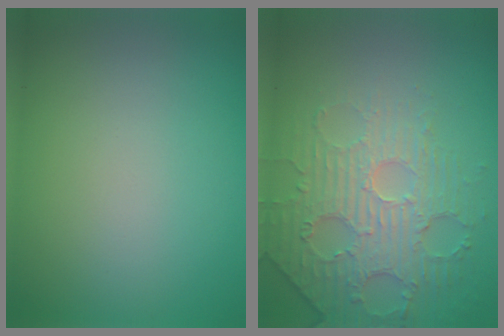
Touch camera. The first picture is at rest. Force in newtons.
{"total": 4.7, "press": 3.7, "slide": 2.8}